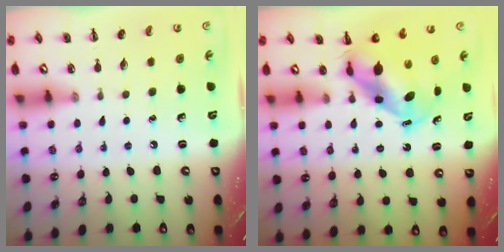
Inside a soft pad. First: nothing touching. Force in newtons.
{"total": 6.5, "press": 6.4, "slide": 1.2}